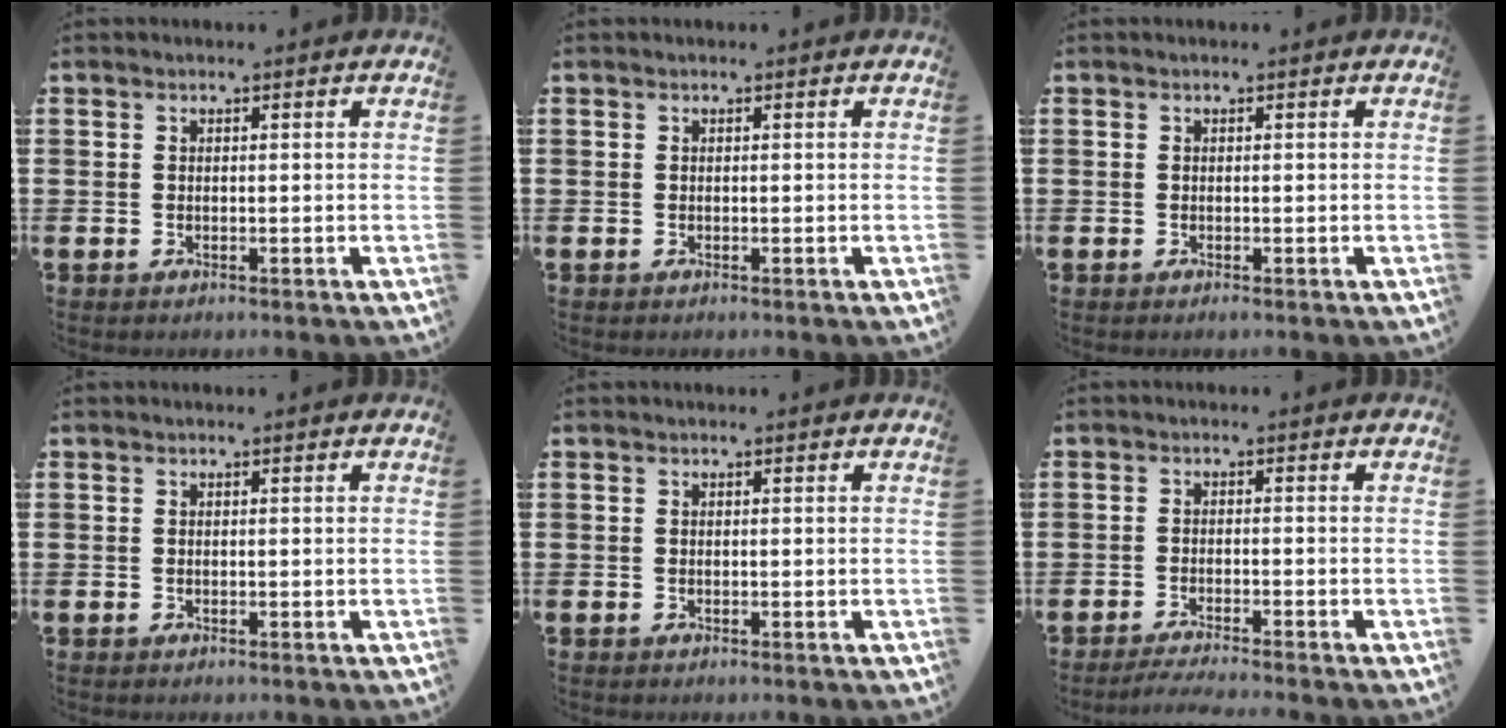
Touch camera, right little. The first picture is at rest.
{"total": 0.0}
{"total": 0.0}
{"total": 0.0}
{"total": 0.0}
{"total": 1.8, "force": [-1.6, -0.2, 0.8], "torque": [-0.011, 0.003, -0.032]}